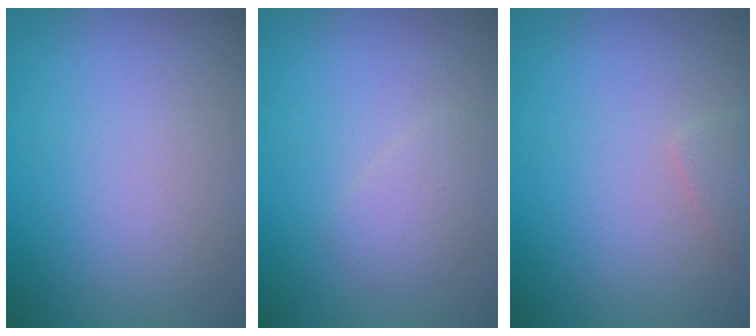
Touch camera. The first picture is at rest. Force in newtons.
{"total": 1.5, "press": 1.5, "slide": 0.1}
{"total": 1.0, "press": 1.0, "slide": 0.1}